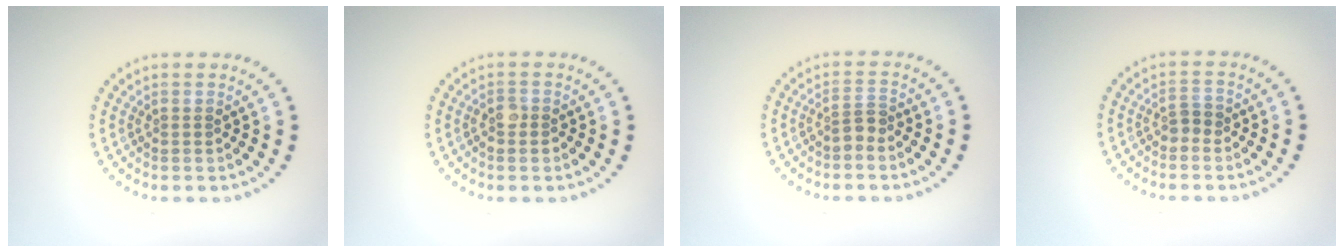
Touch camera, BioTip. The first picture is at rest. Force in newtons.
{"total": 1.4, "press": 1.3, "slide": 0.6}
{"total": 1.7, "press": 1.3, "slide": 1.0}
{"total": 1.1, "press": 1.1, "slide": 0.4}